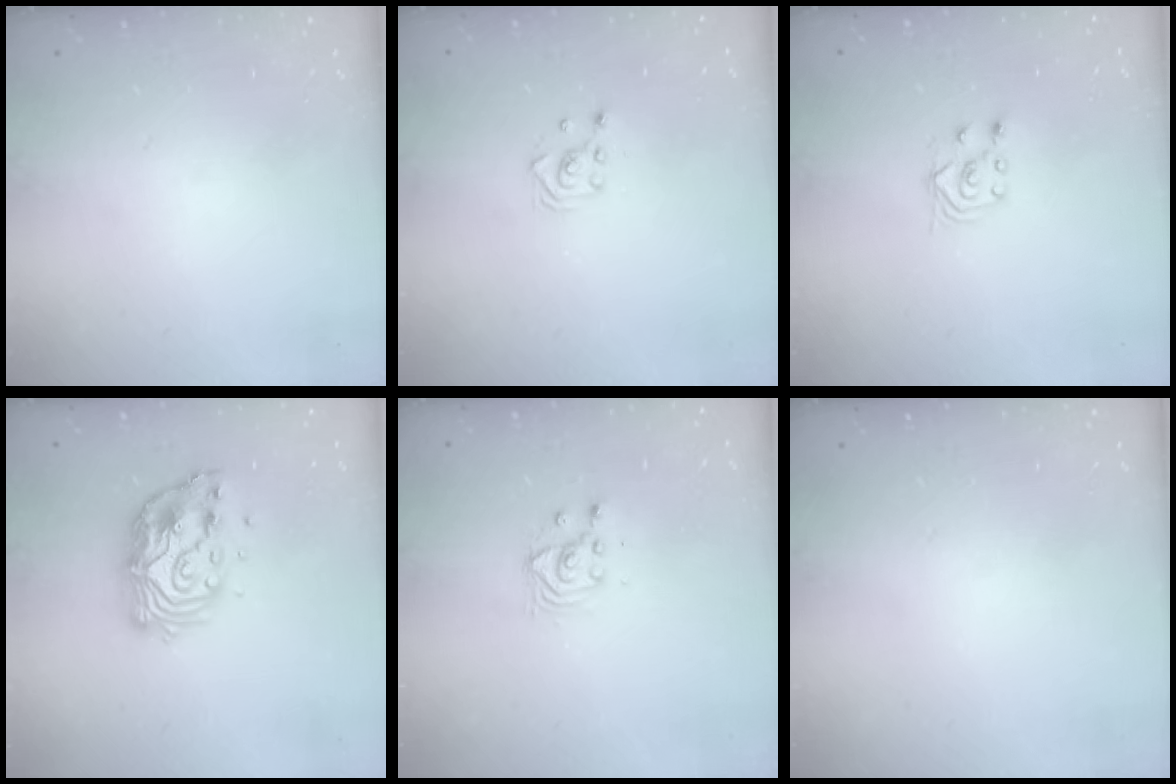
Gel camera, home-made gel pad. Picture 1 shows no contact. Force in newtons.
{"total": 3.1, "press": 3.1, "slide": 0.3}
{"total": 3.0, "press": 2.9, "slide": 1.0}
{"total": 12.6, "press": 12.6, "slide": 0.7}
{"total": 3.8, "press": 3.8, "slide": 0.4}
{"total": 0.0}